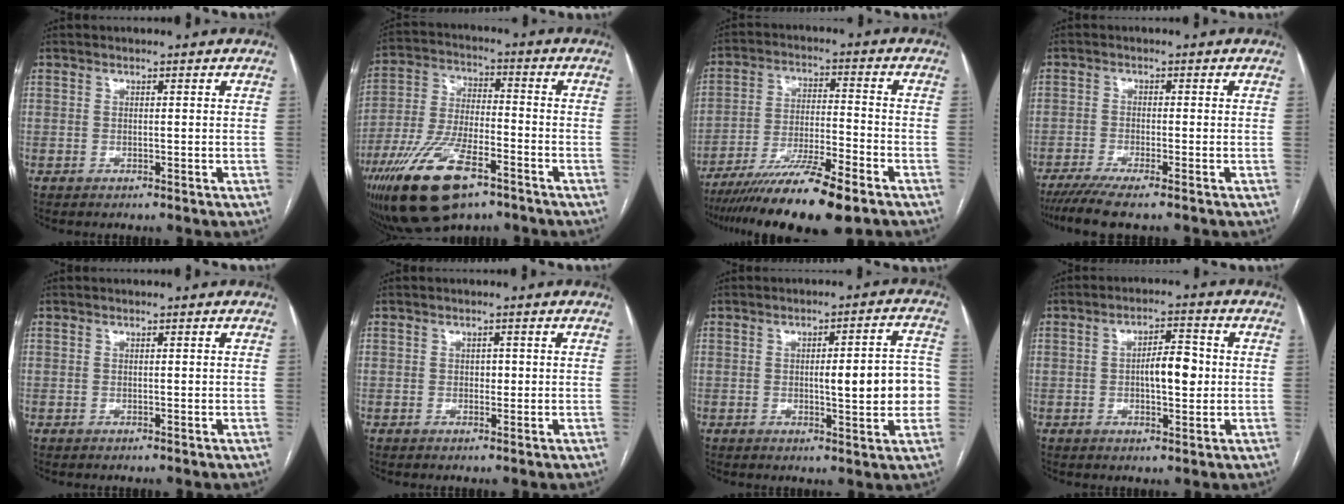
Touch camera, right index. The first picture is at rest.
{"total": 16.4, "force": [-9.8, 5.7, 11.9], "torque": [-0.250, -0.016, -0.177]}
{"total": 15.1, "force": [-11.1, 1.0, 10.2], "torque": [-0.181, -0.033, -0.190]}
{"total": 6.4, "force": [-5.0, -0.2, 3.9], "torque": [-0.061, -0.014, -0.084]}
{"total": 0.0}
{"total": 1.2, "force": [0.0, 0.8, 0.8], "torque": [-0.009, 0.002, 0.000]}
{"total": 9.5, "force": [-0.7, 2.0, 9.3], "torque": [-0.116, 0.020, -0.007]}
{"total": 6.2, "force": [0.0, 2.1, 5.8], "torque": [-0.096, 0.011, 0.000]}